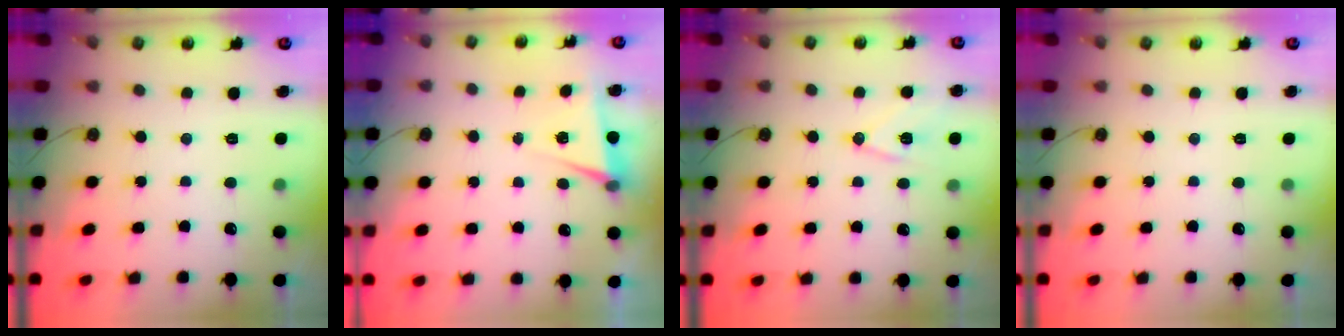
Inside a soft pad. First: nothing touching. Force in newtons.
{"total": 4.4, "press": 2.5, "slide": 3.7}
{"total": 10.3, "press": 9.9, "slide": 2.6}
{"total": 0.0}